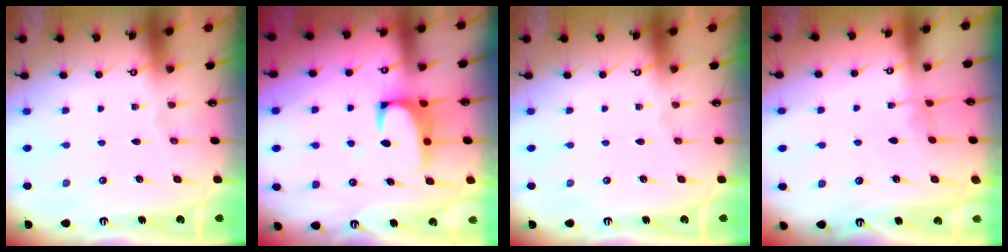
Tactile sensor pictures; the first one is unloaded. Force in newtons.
{"total": 2.3, "press": 2.1, "slide": 0.9}
{"total": 0.0}
{"total": 0.8, "press": 0.6, "slide": 0.6}